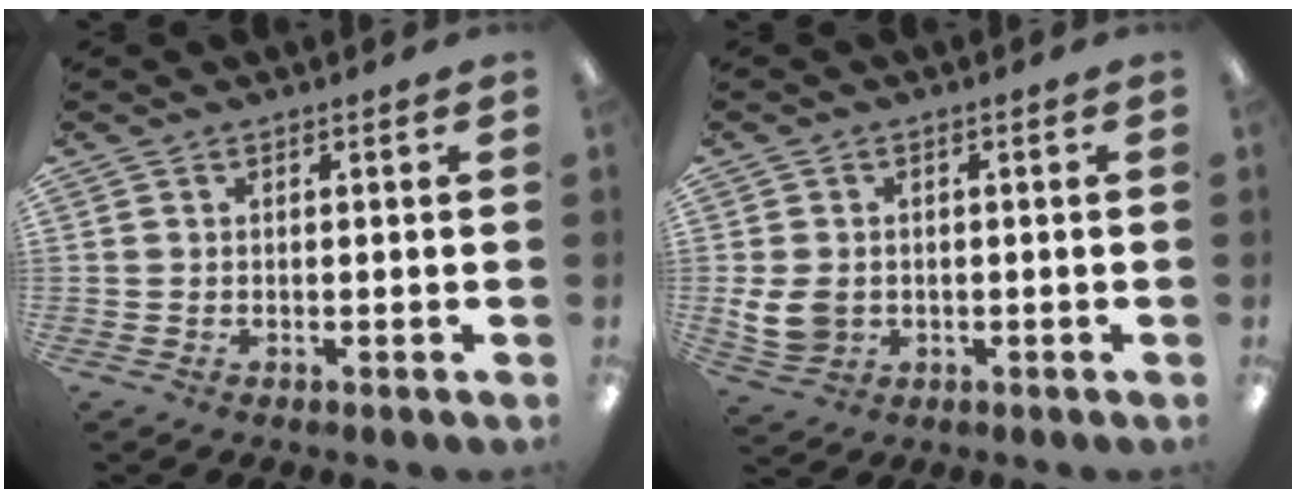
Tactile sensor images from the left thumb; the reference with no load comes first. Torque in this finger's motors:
{"motor_torque": [-0.52, 0.76, 0.28, -0.27, 0.05]}